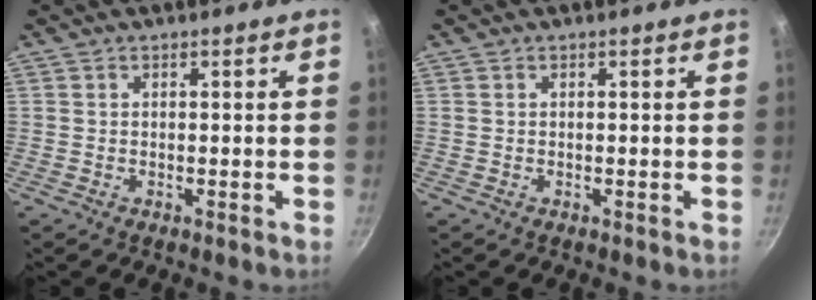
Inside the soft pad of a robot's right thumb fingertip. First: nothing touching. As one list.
[{"total": 0.0}]